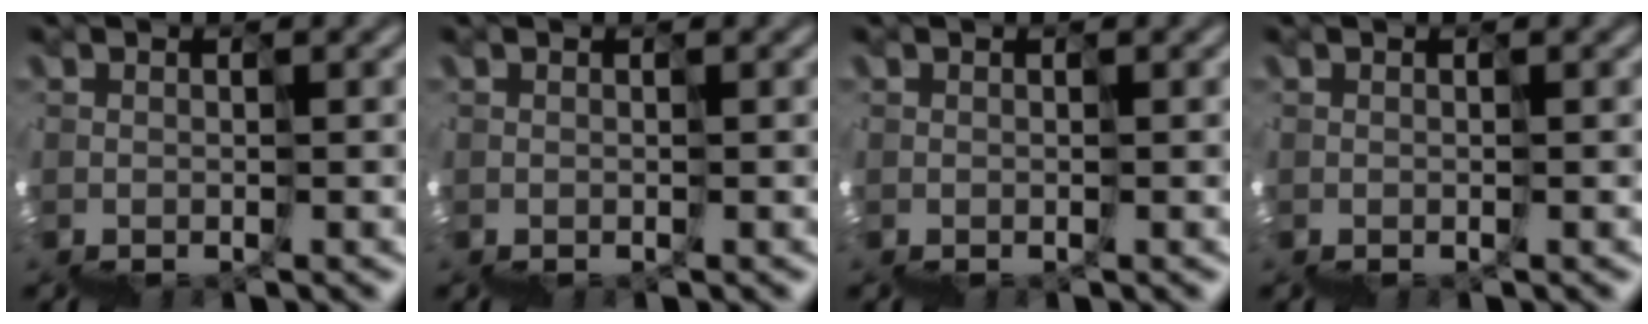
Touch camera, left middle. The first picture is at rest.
{"total": 0.0}
{"total": 0.0}
{"total": 0.0}